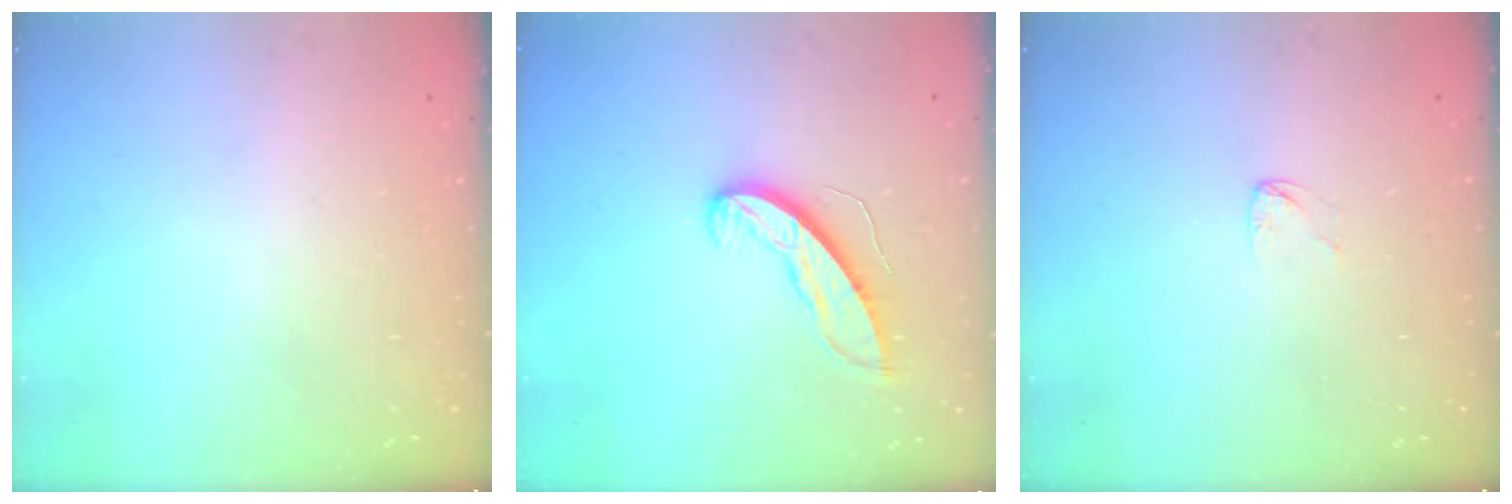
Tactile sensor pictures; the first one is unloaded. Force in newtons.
{"total": 9.0, "press": 9.0, "slide": 0.3}
{"total": 2.8, "press": 2.8, "slide": 0.2}